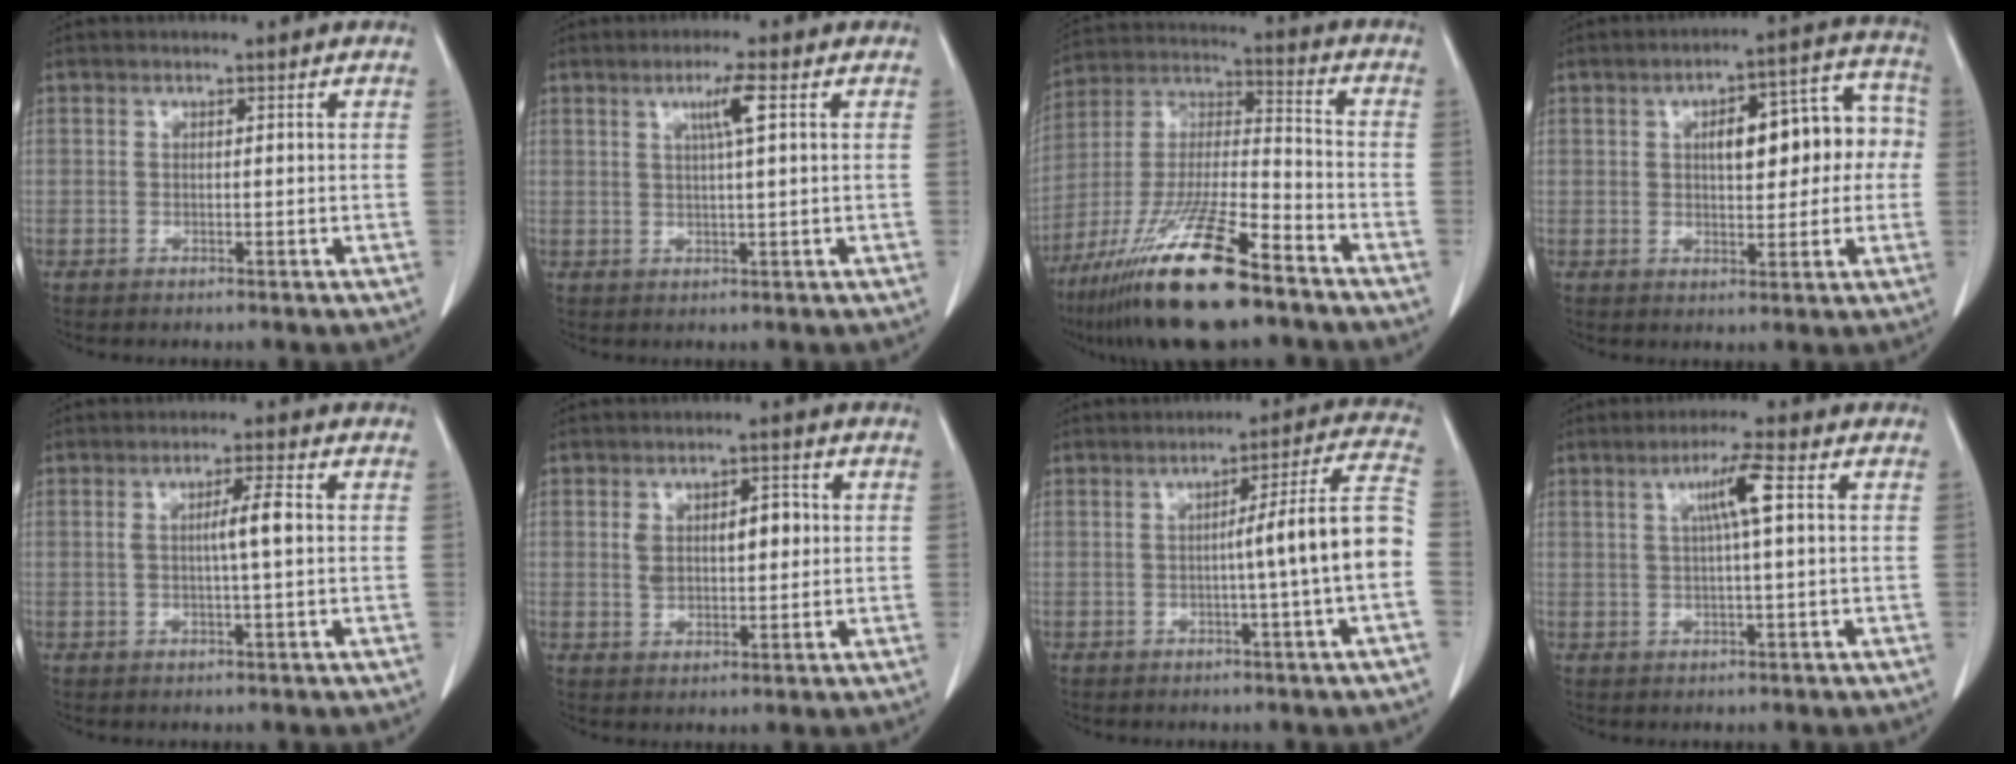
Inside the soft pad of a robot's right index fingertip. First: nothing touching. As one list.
[{"total": 3.7, "force": [1.3, -0.5, 3.5], "torque": [-0.064, -0.001, 0.024]}, {"total": 19.5, "force": [-12.9, 2.5, 14.5], "torque": [-0.301, -0.037, -0.233]}, {"total": 11.8, "force": [1.3, 4.6, 10.8], "torque": [-0.137, 0.046, 0.023]}, {"total": 3.9, "force": [0.3, -0.1, 3.9], "torque": [-0.068, 0.003, 0.008]}, {"total": 6.1, "force": [1.2, 2.8, 5.3], "torque": [-0.087, 0.017, 0.028]}, {"total": 10.2, "force": [-1.5, -1.7, 10.0], "torque": [-0.135, 0.015, -0.023]}, {"total": 5.2, "force": [1.3, -0.4, 5.0], "torque": [-0.091, 0.005, 0.024]}]